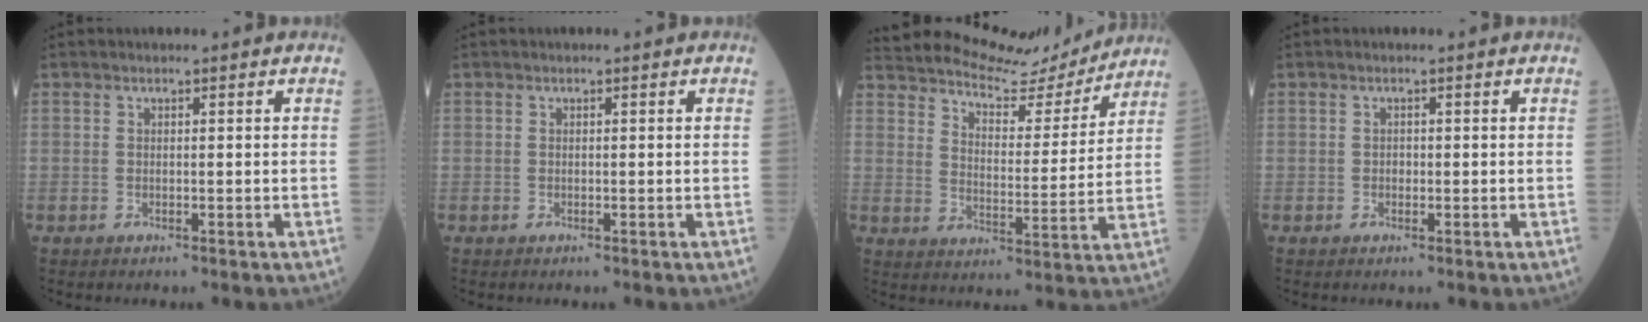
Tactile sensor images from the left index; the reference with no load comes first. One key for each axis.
{"total": 0.0}
{"total": 14.0, "fx": 13.4, "fy": 2.6, "fz": 3.1, "tx": -0.057, "ty": -0.007, "tz": 0.195}
{"total": 0.6, "fx": -0.2, "fy": 0.5, "fz": 0.2, "tx": -0.005, "ty": -0.002, "tz": -0.006}